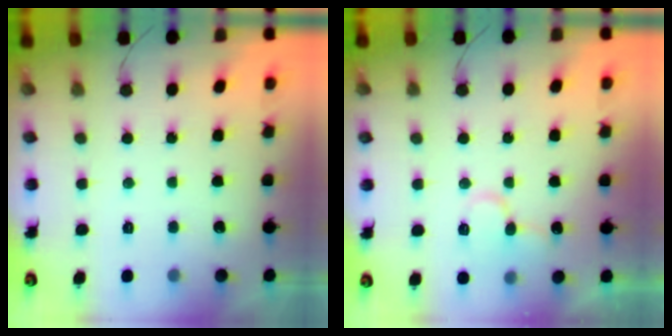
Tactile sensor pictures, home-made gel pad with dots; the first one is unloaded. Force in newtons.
{"total": 9.9, "press": 9.8, "slide": 1.2}